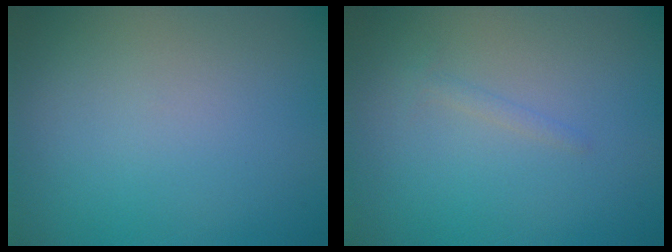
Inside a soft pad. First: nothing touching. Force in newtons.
{"total": 0.7, "press": 0.7, "slide": 0.1}